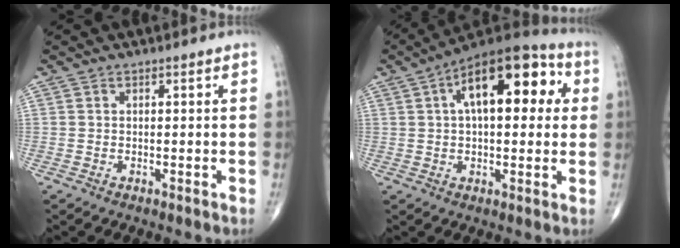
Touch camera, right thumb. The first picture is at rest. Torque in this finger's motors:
{"motor_torque": [0.92, 4.09, 1.63, 0.15, 0.12]}